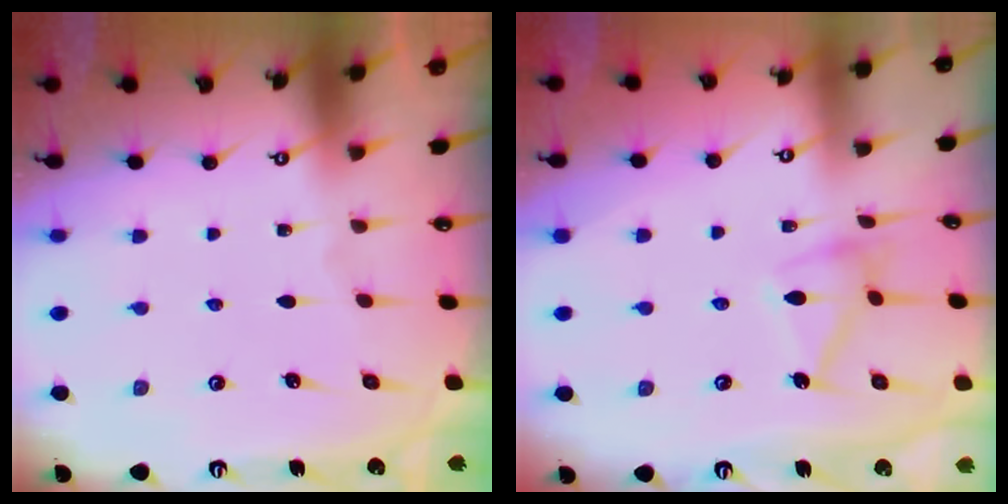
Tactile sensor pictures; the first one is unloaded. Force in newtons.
{"total": 12.3, "press": 12.3, "slide": 0.2}